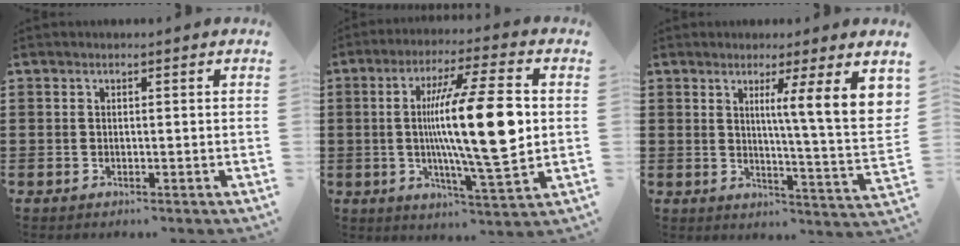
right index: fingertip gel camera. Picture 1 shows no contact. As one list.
[{"total": 16.6, "force": [1.0, 2.8, 16.3], "torque": [-0.277, -0.002, 0.011]}, {"total": 8.4, "force": [3.6, -0.4, 7.6], "torque": [-0.126, -0.027, 0.052]}]